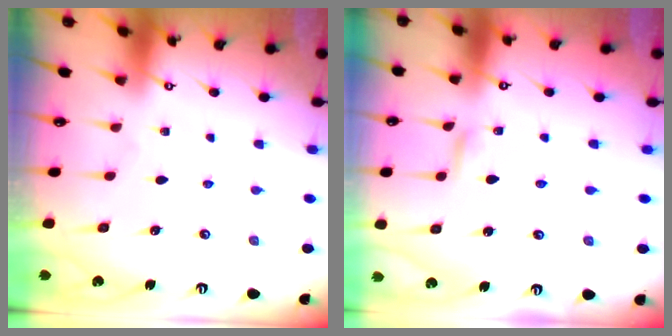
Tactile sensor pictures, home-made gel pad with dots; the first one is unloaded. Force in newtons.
{"total": 2.0, "press": 2.0, "slide": 0.1}